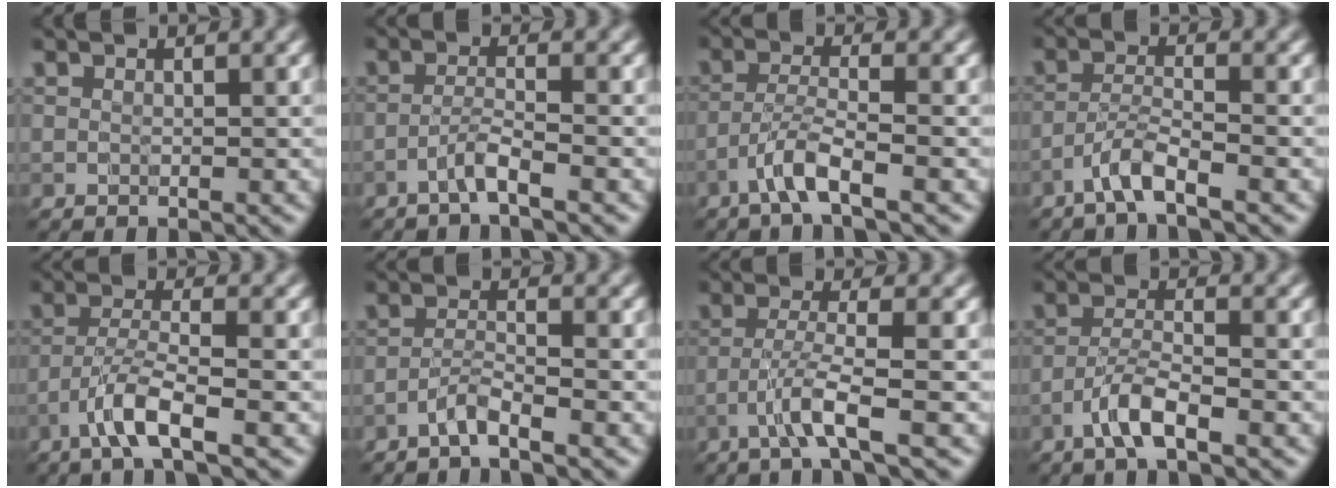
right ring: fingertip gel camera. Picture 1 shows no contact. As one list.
[{"total": 1.9, "force": [-1.3, -0.1, 1.4], "torque": [-0.022, 0.010, -0.035]}, {"total": 3.0, "force": [-2.0, 0.1, 2.2], "torque": [-0.041, 0.008, -0.050]}, {"total": 2.6, "force": [-2.0, 0.1, 1.8], "torque": [-0.031, 0.008, -0.048]}, {"total": 3.5, "force": [-2.2, 0.2, 2.7], "torque": [-0.051, 0.008, -0.055]}, {"total": 1.8, "force": [-1.5, -0.1, 1.0], "torque": [-0.017, 0.006, -0.039]}, {"total": 3.1, "force": [-1.7, -0.2, 2.6], "torque": [-0.045, 0.010, -0.046]}, {"total": 3.0, "force": [-2.0, 0.3, 2.2], "torque": [-0.043, 0.008, -0.048]}]